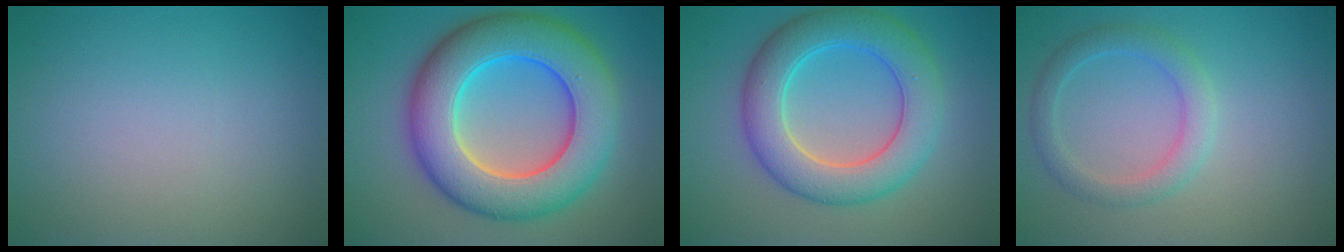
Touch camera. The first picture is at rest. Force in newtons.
{"total": 11.8, "press": 11.8, "slide": 0.3}
{"total": 7.4, "press": 7.4, "slide": 0.3}
{"total": 2.8, "press": 2.8, "slide": 0.1}